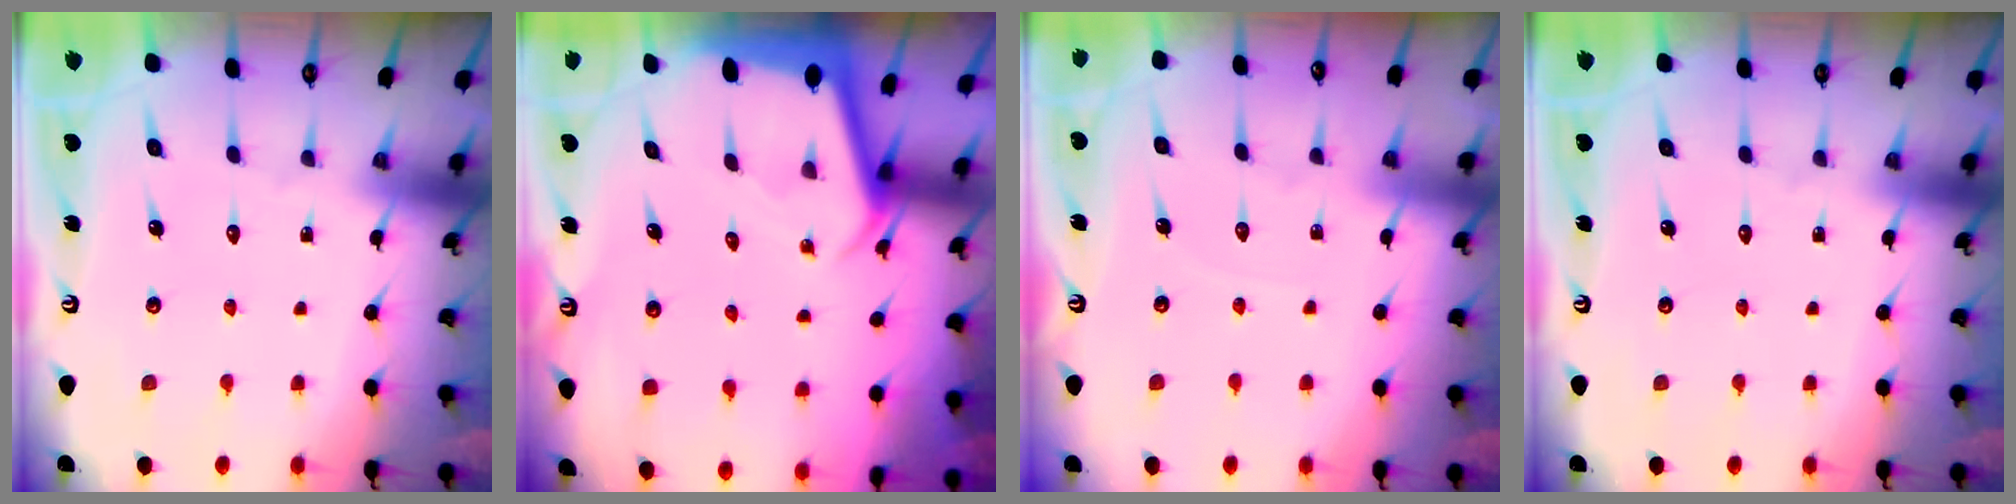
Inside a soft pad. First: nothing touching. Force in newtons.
{"total": 2.2, "press": 2.2, "slide": 0.1}
{"total": 2.4, "press": 2.4, "slide": 0.4}
{"total": 0.0}